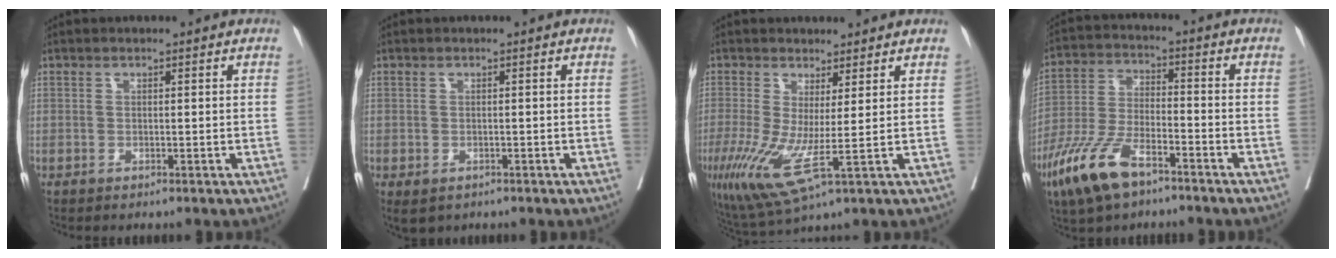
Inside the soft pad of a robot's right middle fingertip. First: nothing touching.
{"total": 2.4, "force": [-1.4, 1.6, 1.2], "torque": [-0.018, -0.004, -0.012]}
{"total": 8.1, "force": [-0.9, 0.6, 8.0], "torque": [-0.167, -0.017, -0.008]}
{"total": 11.3, "force": [-7.2, 3.9, 7.9], "torque": [-0.172, -0.011, -0.140]}